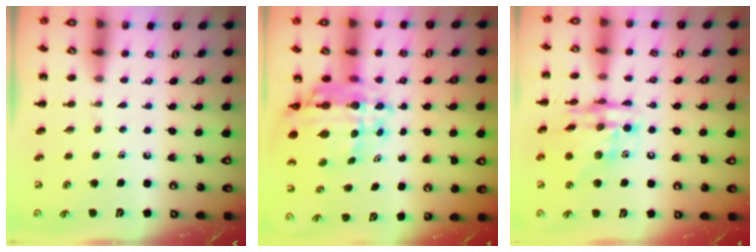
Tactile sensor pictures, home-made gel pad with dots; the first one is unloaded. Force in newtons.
{"total": 12.9, "press": 12.1, "slide": 4.3}
{"total": 15.4, "press": 15.0, "slide": 3.5}